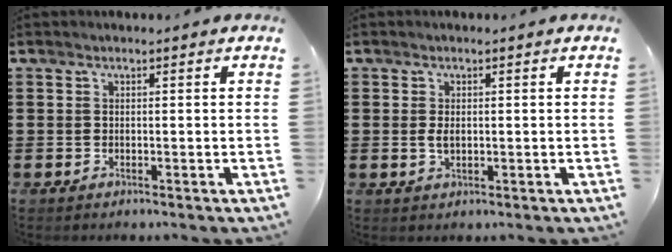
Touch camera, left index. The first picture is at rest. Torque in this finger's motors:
{"motor_torque": [0.73, 0.63, 0.28, 0.05]}